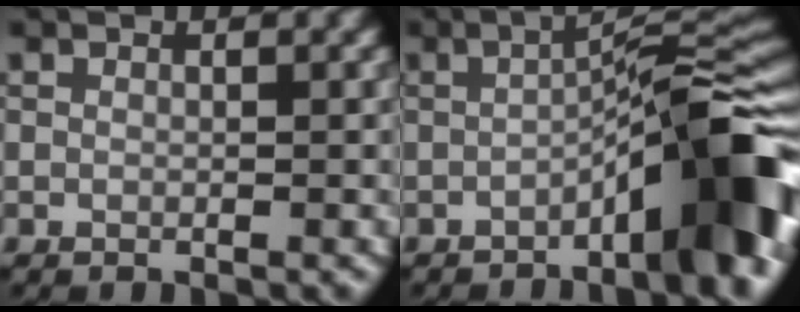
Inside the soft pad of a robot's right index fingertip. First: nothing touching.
{"total": 10.7, "force": [-4.4, 1.9, 9.6], "torque": [-0.118, 0.028, -0.069]}